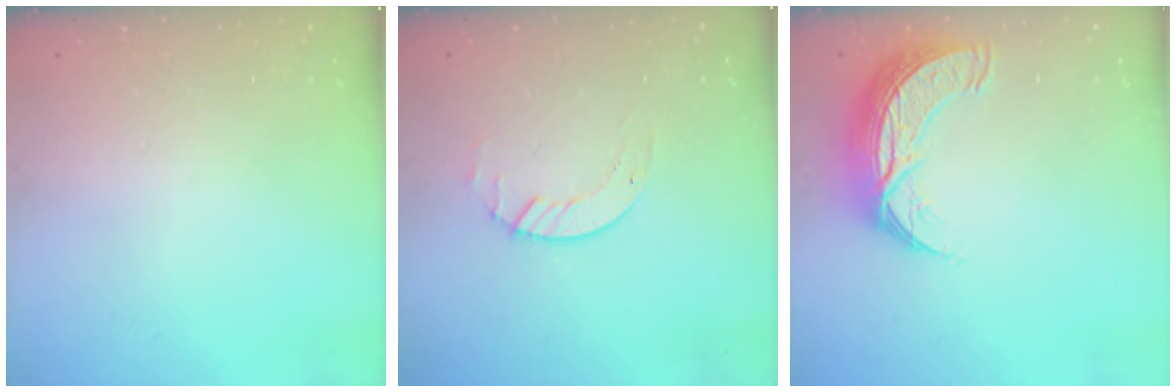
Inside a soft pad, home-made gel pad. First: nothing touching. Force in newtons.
{"total": 2.7, "press": 2.7, "slide": 0.3}
{"total": 10.6, "press": 10.6, "slide": 0.8}